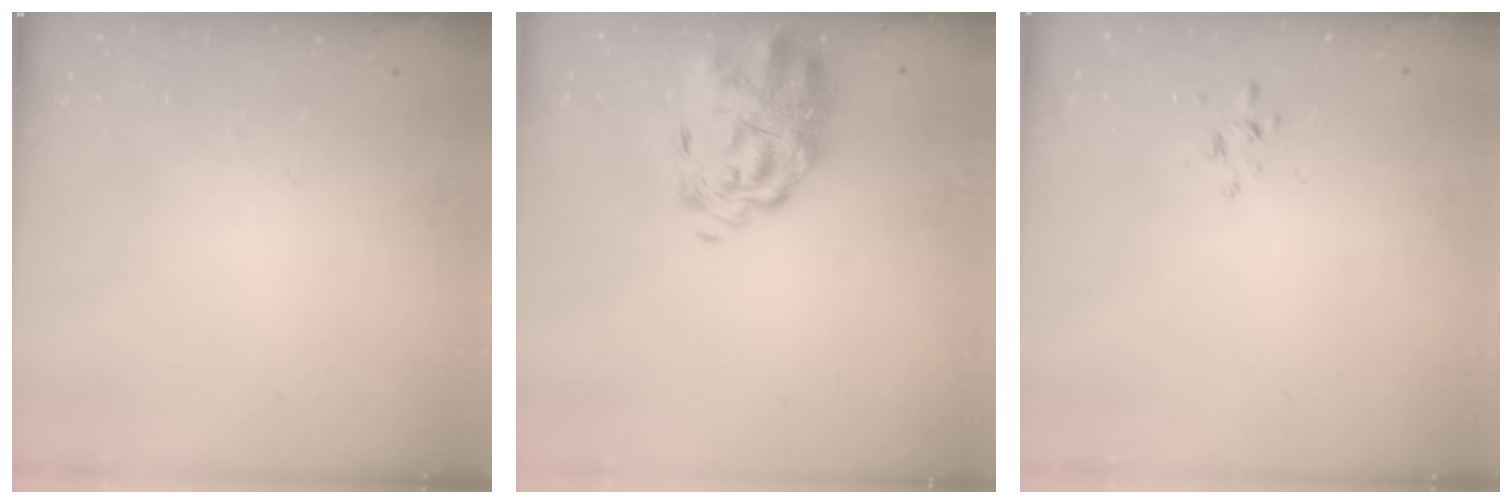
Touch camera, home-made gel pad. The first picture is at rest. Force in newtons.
{"total": 4.0, "press": 3.4, "slide": 2.2}
{"total": 2.0, "press": 1.9, "slide": 0.6}